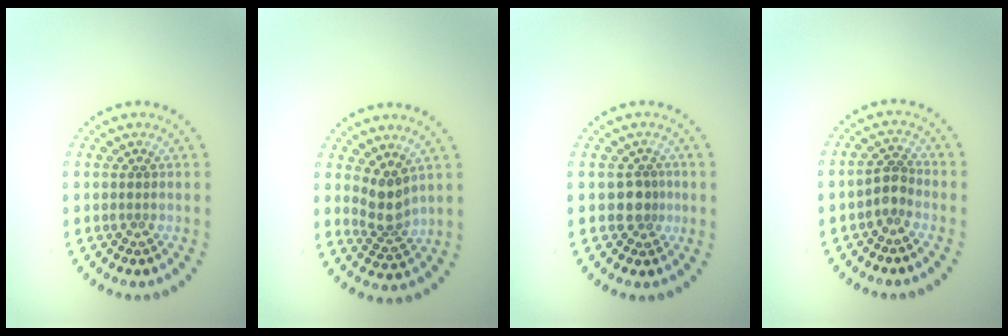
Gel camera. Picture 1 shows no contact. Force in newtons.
{"total": 2.8, "press": 2.2, "slide": 1.7}
{"total": 2.1, "press": 1.7, "slide": 1.1}
{"total": 1.9, "press": 1.5, "slide": 1.1}